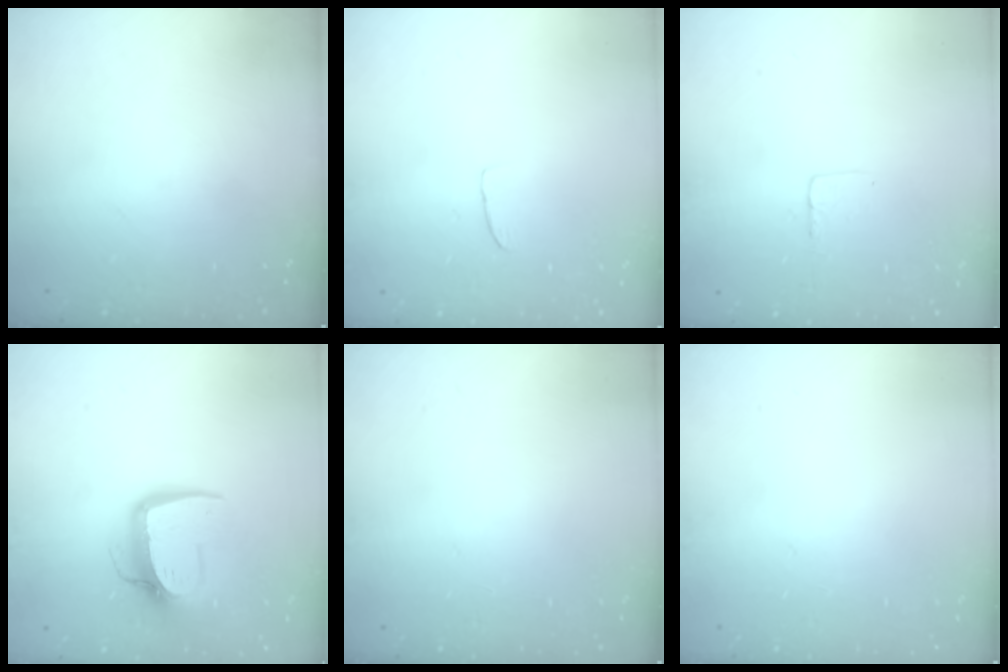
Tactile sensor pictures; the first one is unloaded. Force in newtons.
{"total": 2.6, "press": 2.6, "slide": 0.2}
{"total": 2.7, "press": 2.7, "slide": 0.1}
{"total": 13.0, "press": 12.9, "slide": 1.2}
{"total": 0.0}
{"total": 0.0}